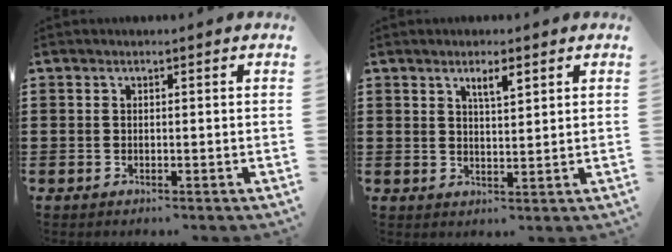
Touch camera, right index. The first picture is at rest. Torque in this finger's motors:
{"motor_torque": [0.03, 0.00, 0.09, 0.03]}